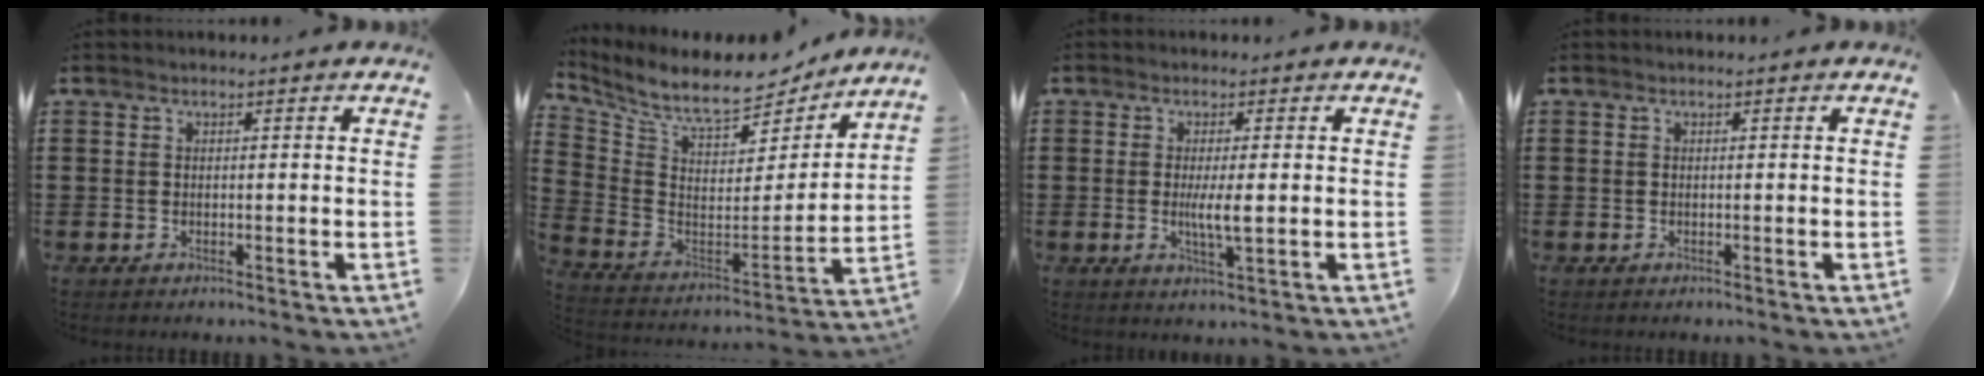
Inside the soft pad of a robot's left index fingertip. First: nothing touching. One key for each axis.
{"total": 8.9, "fx": 7.6, "fy": 2.2, "fz": 3.9, "tx": -0.106, "ty": -0.058, "tz": 0.129}
{"total": 4.2, "fx": 0.0, "fy": 0.6, "fz": 4.2, "tx": -0.074, "ty": -0.005, "tz": -0.001}
{"total": 0.0}